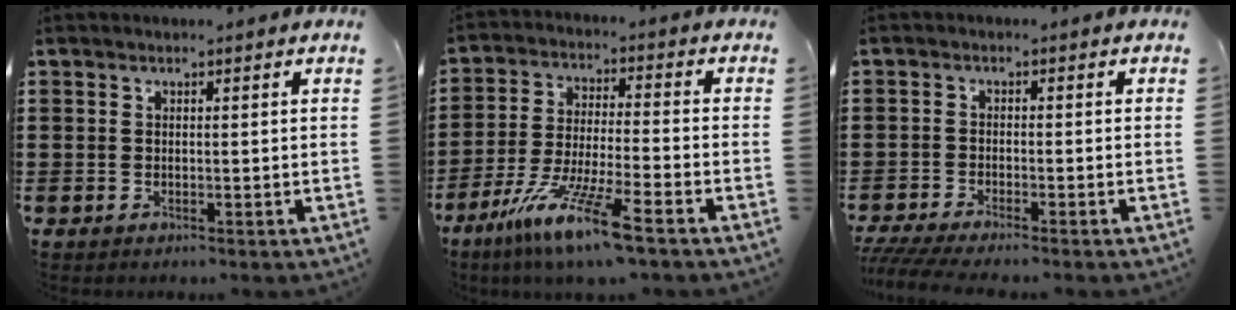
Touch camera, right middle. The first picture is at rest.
{"total": 10.8, "force": [-7.9, 0.0, 7.4], "torque": [-0.156, -0.012, -0.154]}
{"total": 2.8, "force": [-2.5, -0.1, 1.2], "torque": [-0.037, -0.012, -0.052]}